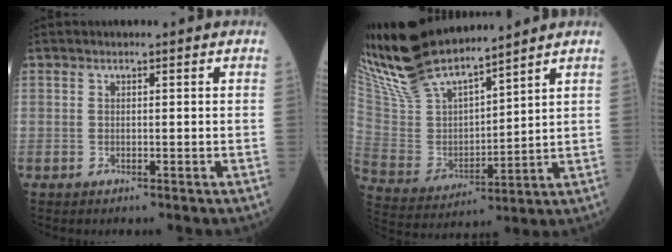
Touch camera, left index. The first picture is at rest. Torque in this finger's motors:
{"motor_torque": [-0.47, -0.59, -0.21, -0.09]}